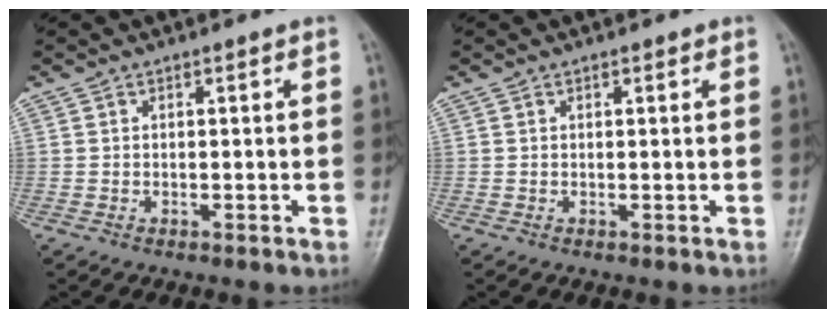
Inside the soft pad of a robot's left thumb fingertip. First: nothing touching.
{"total": 1.0, "force": [0.6, 0.6, 0.6], "torque": [0.000, -0.001, 0.005]}